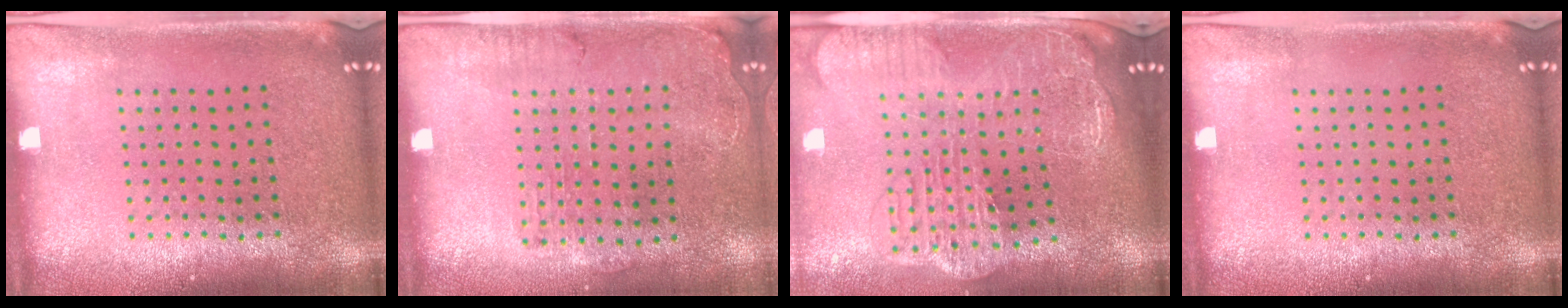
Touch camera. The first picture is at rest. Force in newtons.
{"total": 1.2, "press": 1.2, "slide": 0.3}
{"total": 3.4, "press": 2.7, "slide": 2.0}
{"total": 0.0}